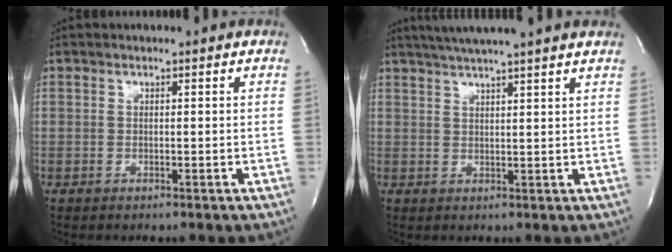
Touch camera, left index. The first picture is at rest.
{"total": 9.9, "force": [8.4, -1.1, 5.2], "torque": [-0.086, 0.024, 0.108]}